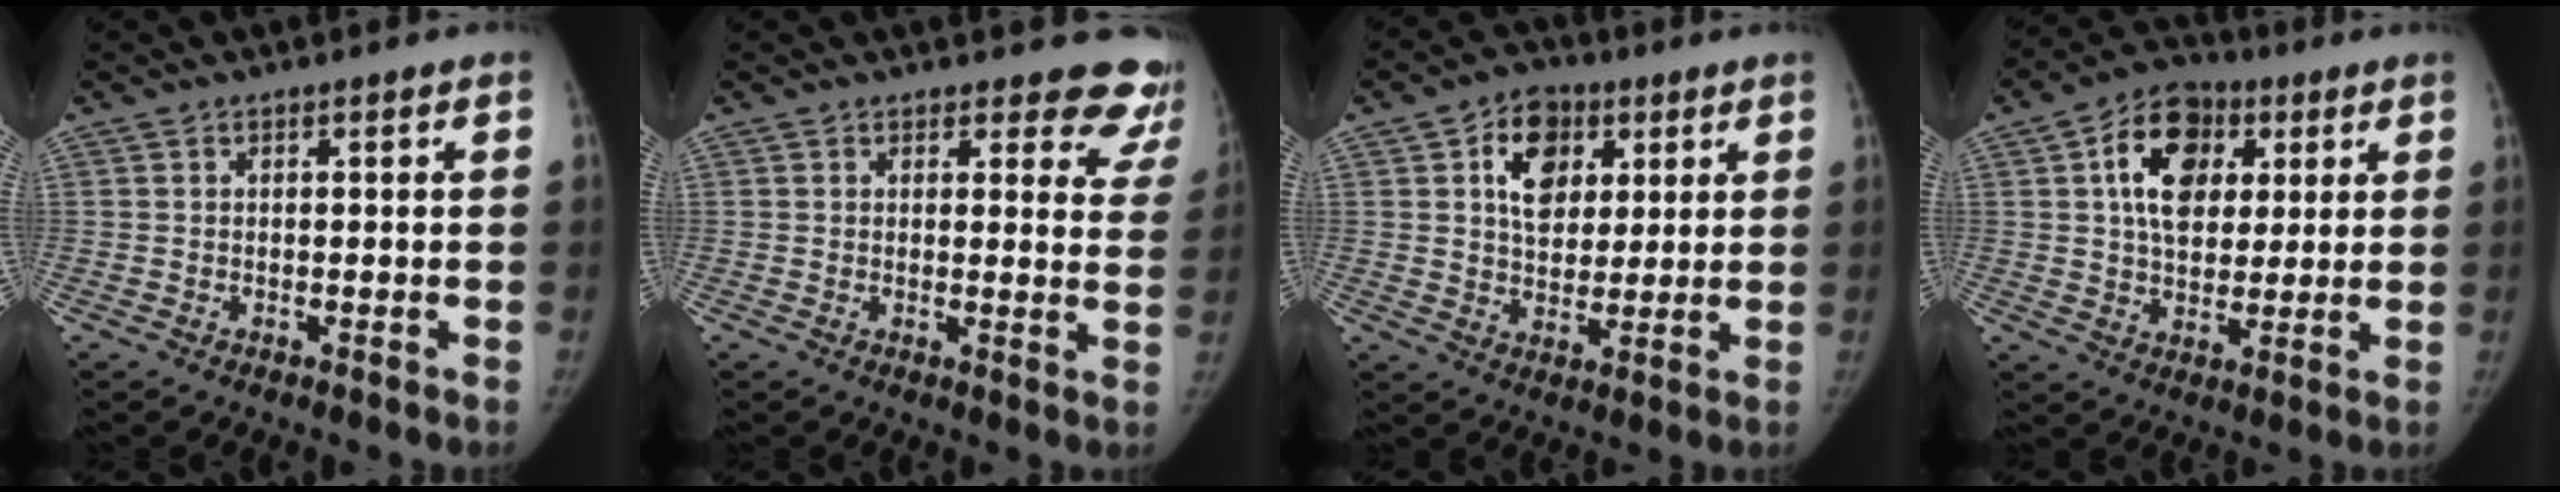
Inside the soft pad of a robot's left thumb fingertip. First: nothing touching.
{"total": 10.0, "force": [9.2, 3.8, 1.2], "torque": [0.047, -0.064, 0.065]}
{"total": 10.6, "force": [3.8, 7.7, 6.2], "torque": [-0.064, -0.009, 0.061]}
{"total": 13.6, "force": [4.1, 9.5, 8.8], "torque": [-0.116, -0.002, 0.062]}